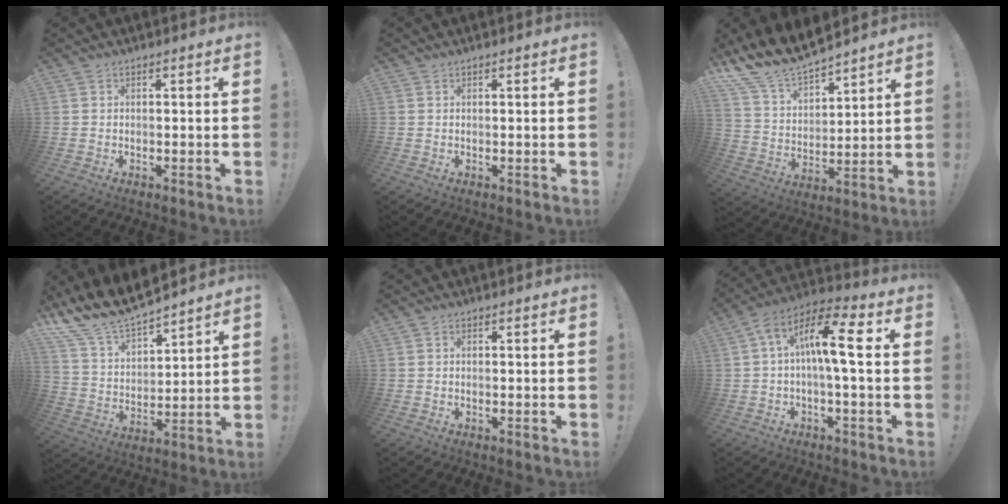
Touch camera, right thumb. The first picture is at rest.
{"total": 0.0}
{"total": 13.9, "force": [12.8, 3.7, 3.9], "torque": [-0.105, -0.105, 0.237]}
{"total": 13.9, "force": [12.8, 3.6, 4.0], "torque": [-0.106, -0.104, 0.237]}
{"total": 0.0}
{"total": 14.2, "force": [1.8, 4.0, 13.5], "torque": [-0.253, 0.008, 0.019]}